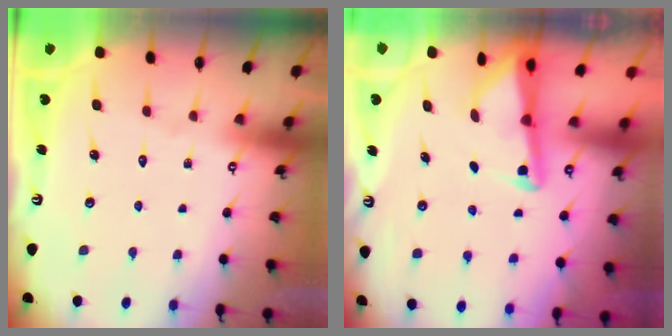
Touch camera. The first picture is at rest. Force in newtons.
{"total": 3.2, "press": 3.2, "slide": 0.4}